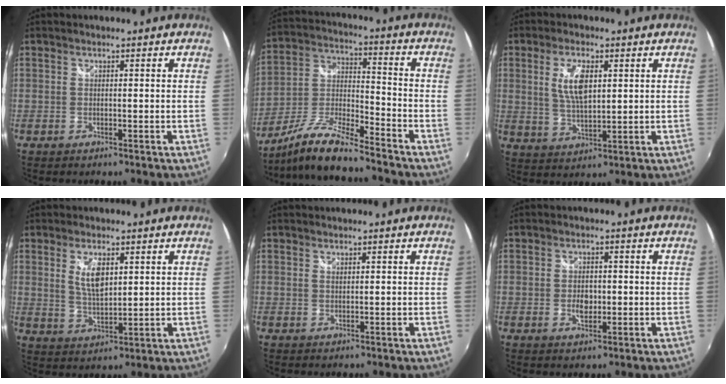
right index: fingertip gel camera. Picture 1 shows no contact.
{"total": 12.4, "force": [-10.5, 1.0, 6.5], "torque": [-0.141, 0.000, -0.204]}
{"total": 7.5, "force": [2.0, 3.2, 6.4], "torque": [-0.123, 0.001, 0.041]}
{"total": 6.2, "force": [2.1, 2.7, 5.1], "torque": [-0.092, -0.003, 0.043]}
{"total": 0.6, "force": [0.3, 0.2, 0.4], "torque": [-0.008, 0.000, 0.006]}
{"total": 3.4, "force": [-0.6, 2.2, 2.6], "torque": [-0.044, -0.001, -0.010]}